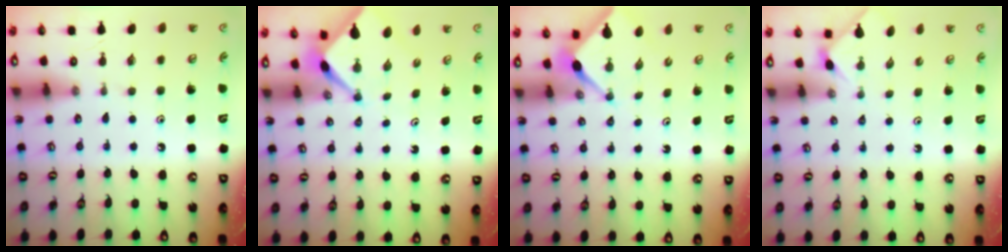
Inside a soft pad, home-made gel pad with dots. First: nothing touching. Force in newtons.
{"total": 2.6, "press": 2.6, "slide": 0.3}
{"total": 3.0, "press": 2.9, "slide": 0.4}
{"total": 1.3, "press": 1.2, "slide": 0.4}